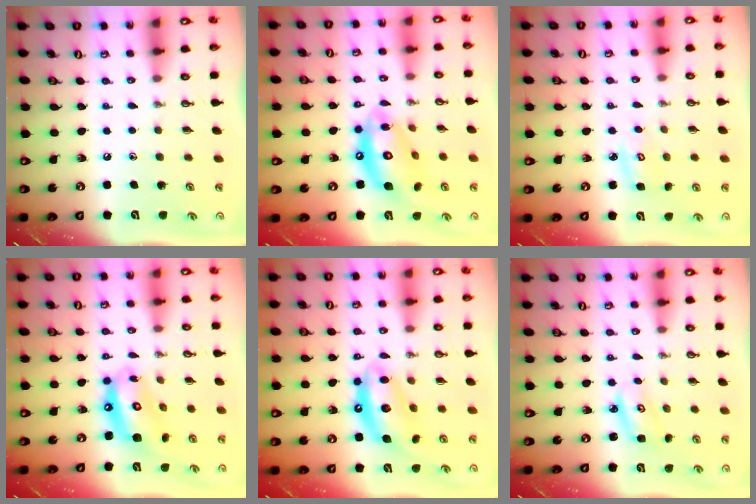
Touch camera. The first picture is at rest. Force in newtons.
{"total": 15.6, "press": 15.5, "slide": 1.3}
{"total": 4.2, "press": 4.2, "slide": 0.4}
{"total": 13.6, "press": 13.6, "slide": 1.4}
{"total": 12.4, "press": 12.4, "slide": 1.0}
{"total": 3.5, "press": 3.5, "slide": 0.2}